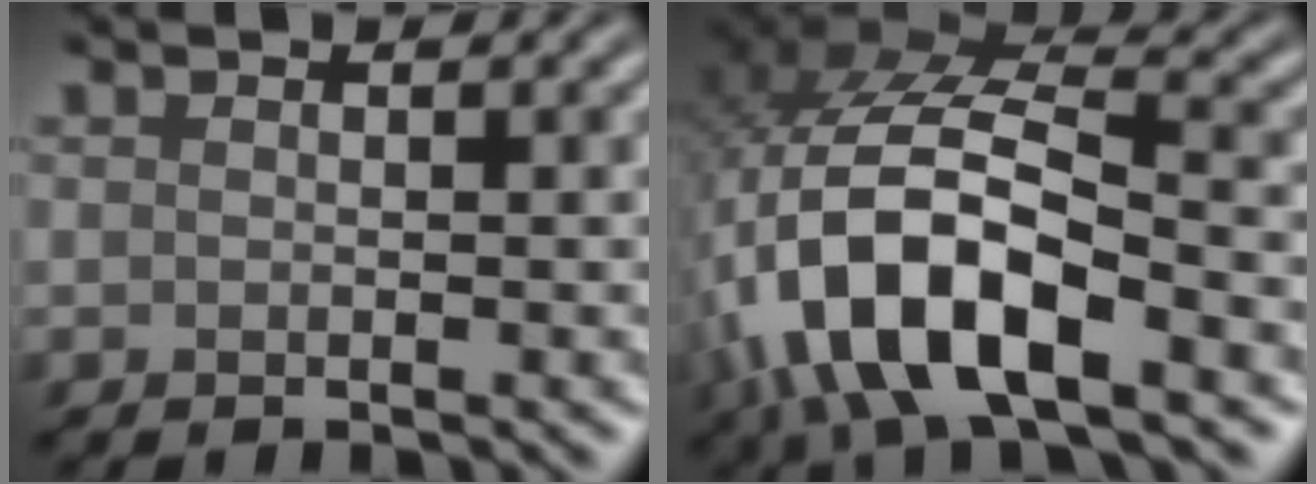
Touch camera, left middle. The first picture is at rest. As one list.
[{"total": 13.5, "force": [-4.8, 6.1, 11.0], "torque": [-0.234, -0.007, -0.090]}]